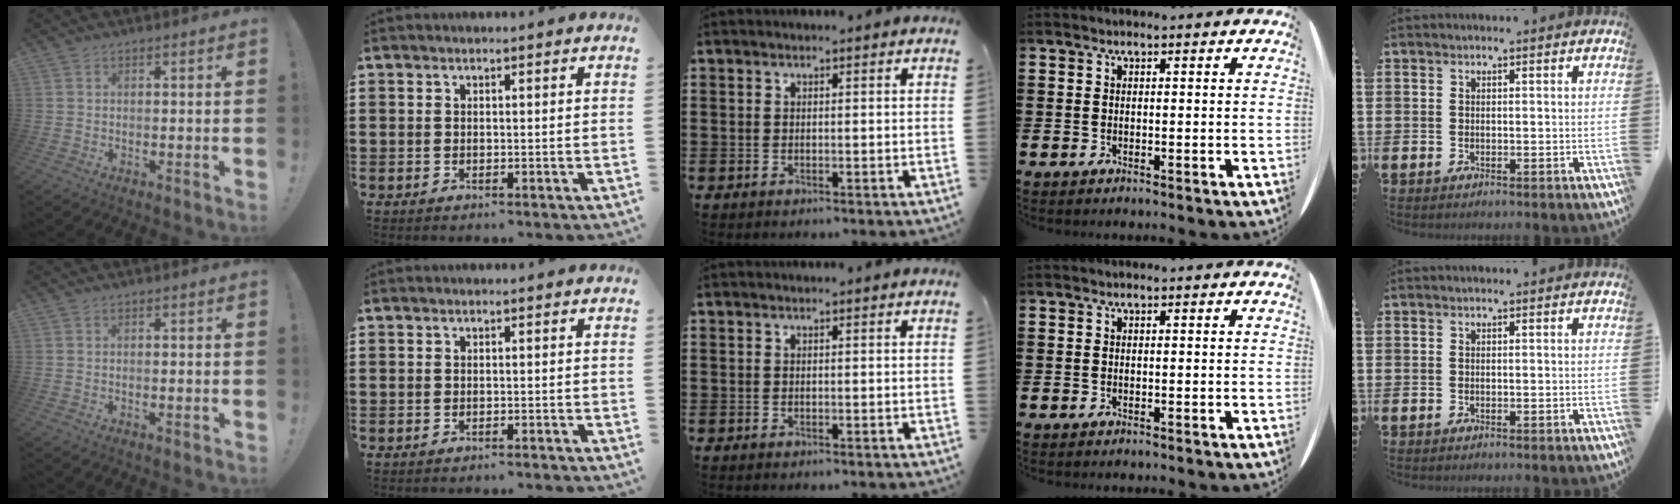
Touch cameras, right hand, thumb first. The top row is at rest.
{"thumb": {"total": 0.9, "force": [-0.4, 0.1, 0.8], "torque": [-0.005, -0.003, -0.008]}, "index": {"total": 0.5, "force": [-0.5, 0.0, 0.0], "torque": [-0.003, -0.002, -0.010]}}